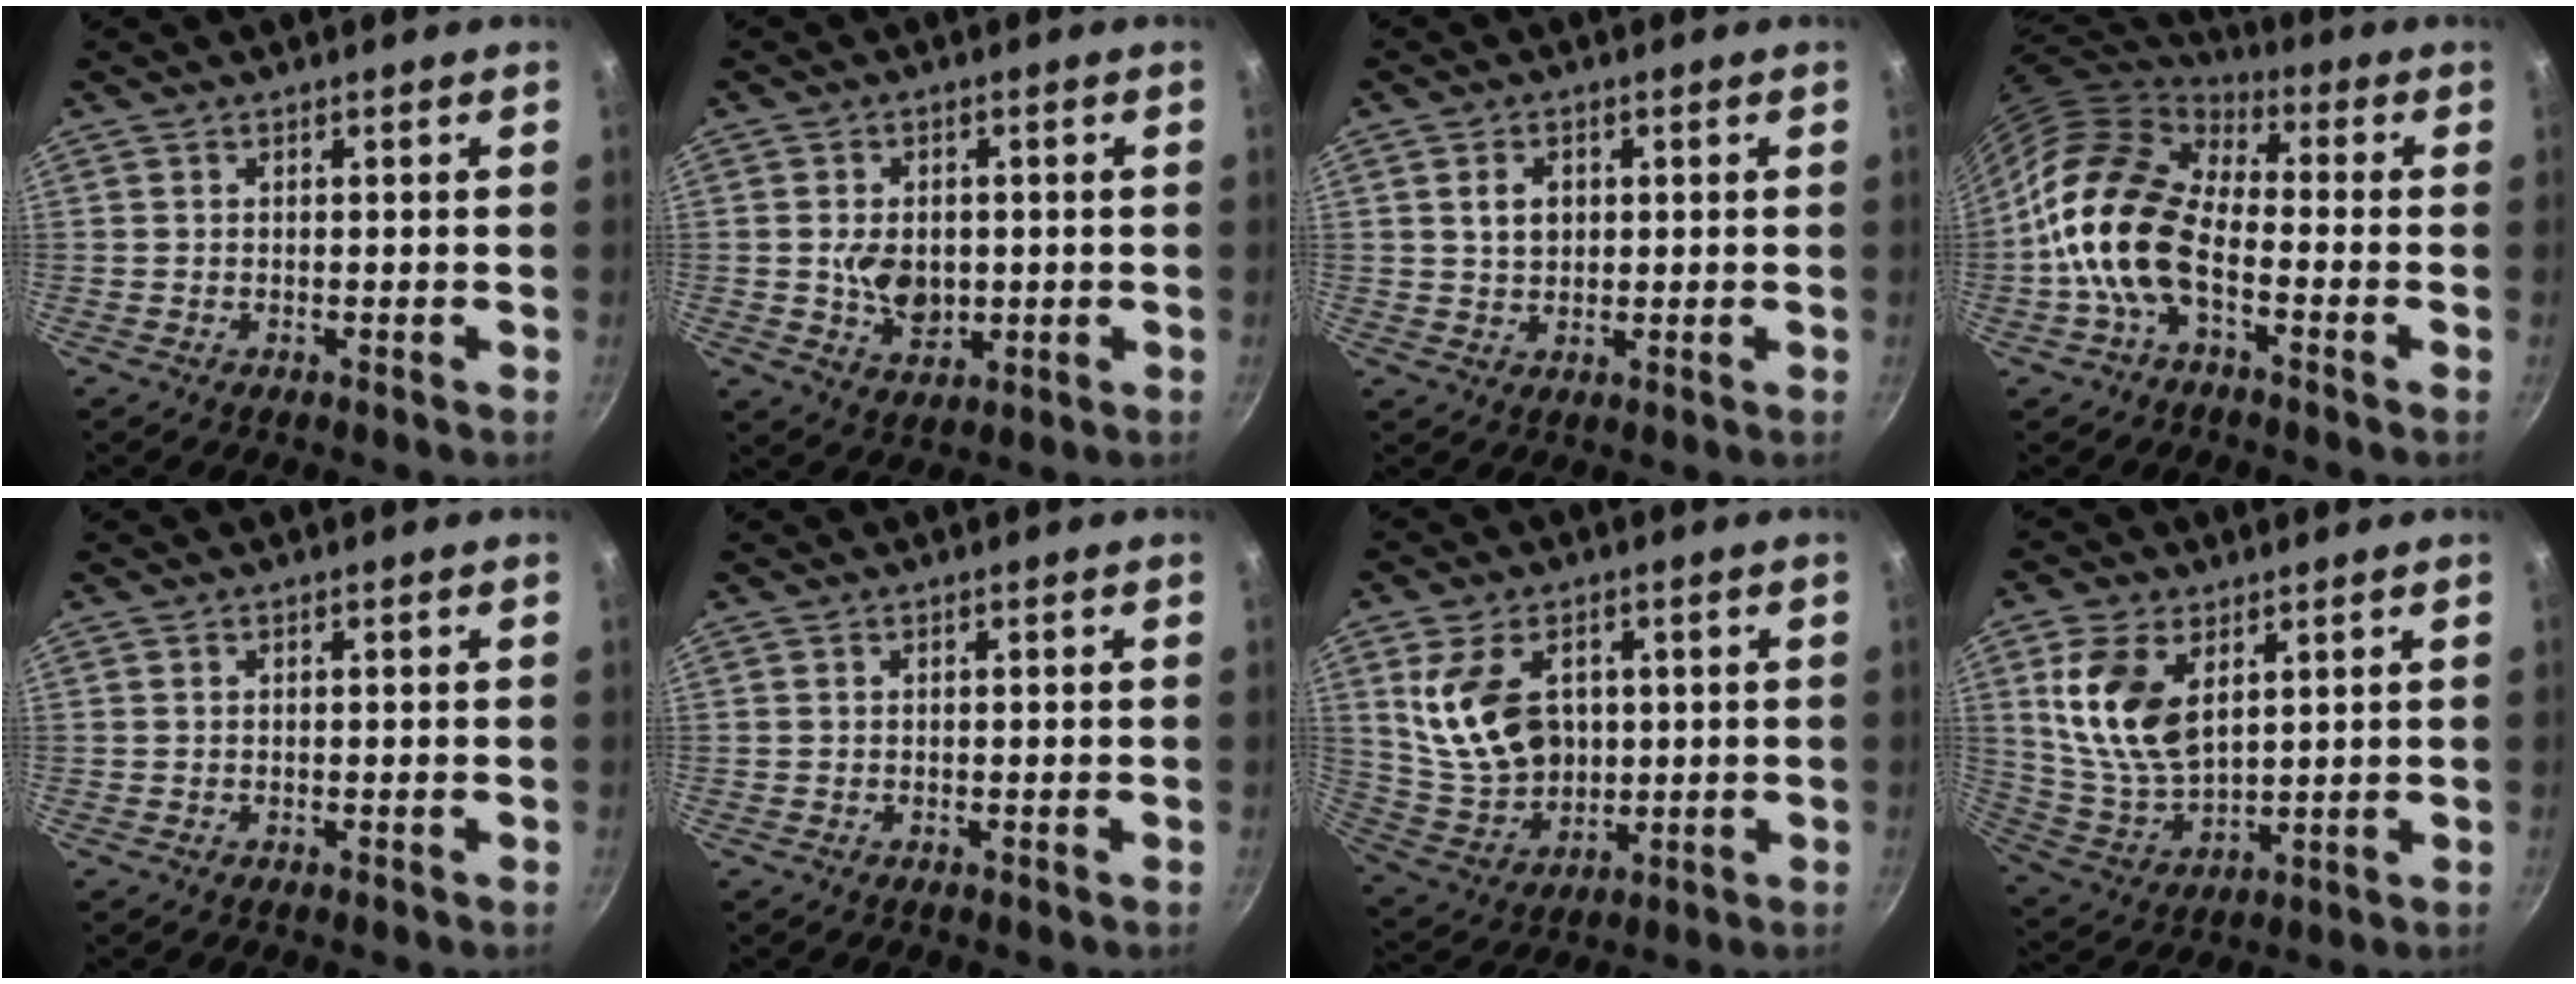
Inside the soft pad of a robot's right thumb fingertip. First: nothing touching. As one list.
[{"total": 7.4, "force": [-0.1, 5.4, 5.1], "torque": [-0.068, -0.009, 0.003]}, {"total": 4.5, "force": [1.1, 3.3, 2.8], "torque": [-0.034, -0.001, 0.021]}, {"total": 15.1, "force": [-3.9, 8.7, 11.7], "torque": [-0.191, 0.037, -0.090]}, {"total": 0.0}, {"total": 0.0}, {"total": 14.5, "force": [3.1, 10.2, 9.9], "torque": [-0.161, -0.020, 0.076]}, {"total": 13.9, "force": [4.6, 8.1, 10.3], "torque": [-0.192, -0.027, 0.103]}]